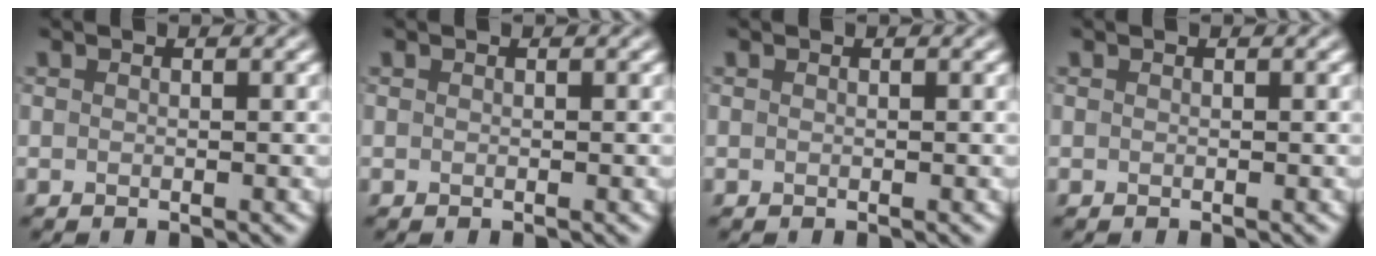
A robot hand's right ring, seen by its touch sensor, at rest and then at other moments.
{"total": 0.0}
{"total": 0.0}
{"total": 0.0}